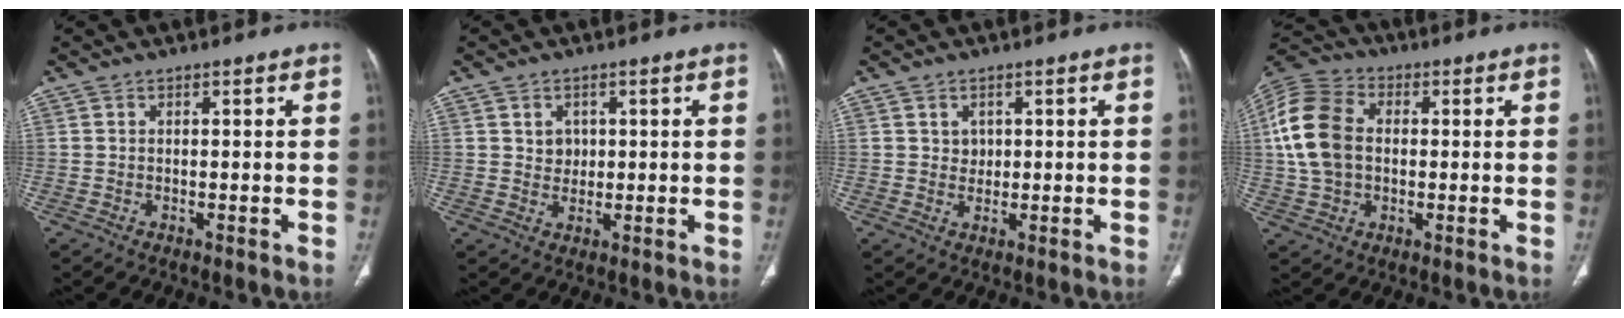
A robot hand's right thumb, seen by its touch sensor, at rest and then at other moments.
{"total": 3.0, "force": [0.8, 2.5, 1.3], "torque": [-0.005, -0.004, 0.016]}
{"total": 2.1, "force": [0.7, 1.8, 0.9], "torque": [-0.004, -0.004, 0.014]}
{"total": 14.3, "force": [0.9, 10.2, 10.0], "torque": [-0.200, 0.022, 0.012]}